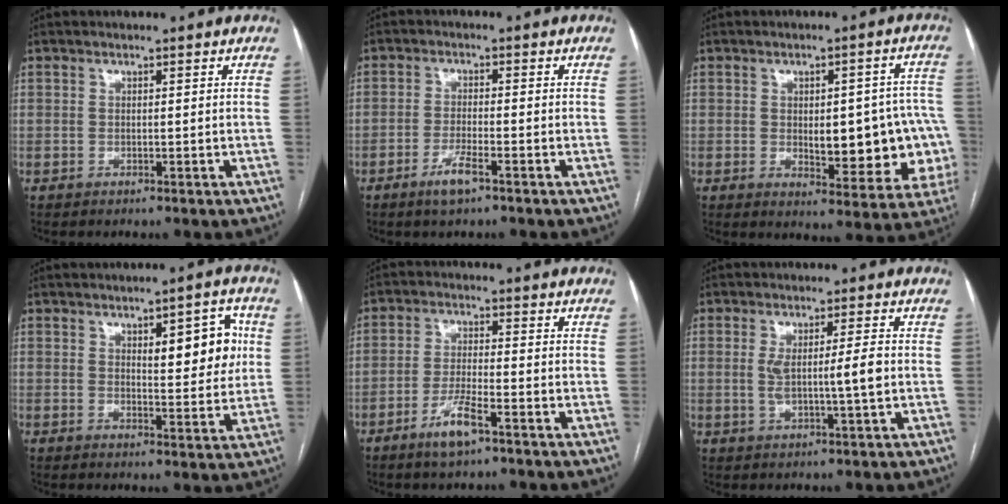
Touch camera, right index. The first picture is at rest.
{"total": 3.9, "force": [-2.4, 0.5, 3.0], "torque": [-0.062, -0.004, -0.046]}
{"total": 12.2, "force": [-1.0, 5.5, 10.9], "torque": [-0.120, 0.014, 0.001]}
{"total": 8.3, "force": [2.4, 2.7, 7.5], "torque": [-0.095, 0.012, 0.034]}
{"total": 5.6, "force": [-3.5, 0.7, 4.3], "torque": [-0.088, -0.006, -0.065]}
{"total": 5.3, "force": [0.0, 0.1, 5.3], "torque": [-0.095, 0.000, 0.003]}